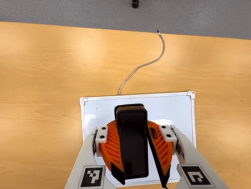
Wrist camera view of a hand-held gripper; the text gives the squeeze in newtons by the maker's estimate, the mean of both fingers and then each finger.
{"total": 8.7, "left": 9.3, "right": 8.2}